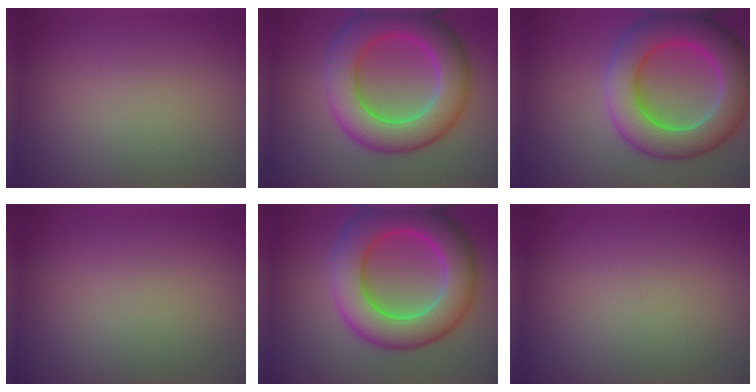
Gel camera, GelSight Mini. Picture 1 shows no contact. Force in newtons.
{"total": 9.4, "press": 9.4, "slide": 0.3}
{"total": 9.8, "press": 9.8, "slide": 0.3}
{"total": 0.0}
{"total": 10.4, "press": 10.3, "slide": 0.4}
{"total": 0.0}